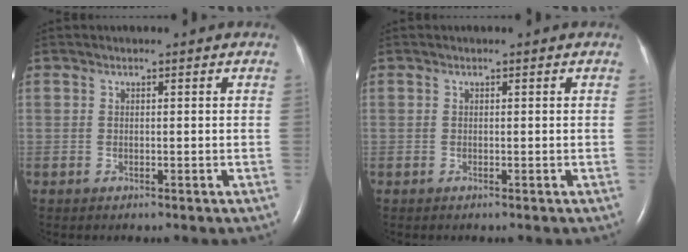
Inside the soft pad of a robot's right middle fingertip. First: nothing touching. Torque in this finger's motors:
{"motor_torque": [0.00, -0.01, 0.04, -0.01]}